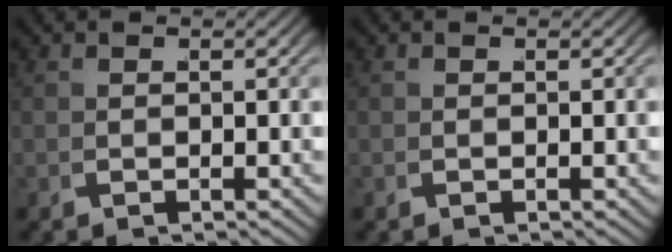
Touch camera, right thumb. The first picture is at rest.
{"total": 0.0}